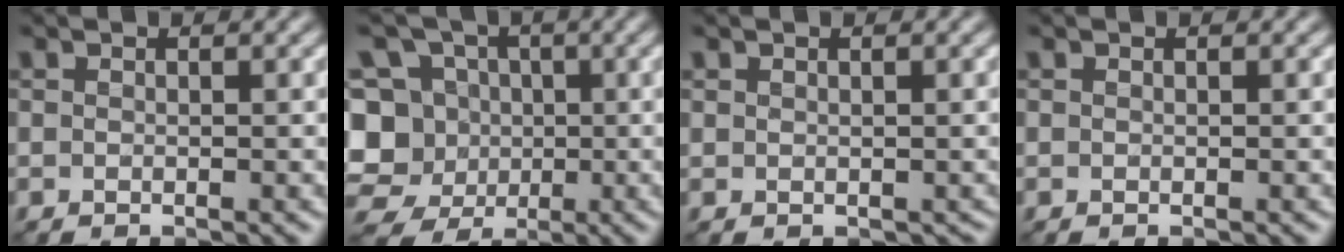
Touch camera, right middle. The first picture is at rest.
{"total": 10.7, "force": [-0.4, 10.1, 3.6], "torque": [-0.105, 0.044, -0.037]}
{"total": 0.7, "force": [0.3, 0.6, 0.0], "torque": [0.004, 0.001, 0.004]}
{"total": 0.0}